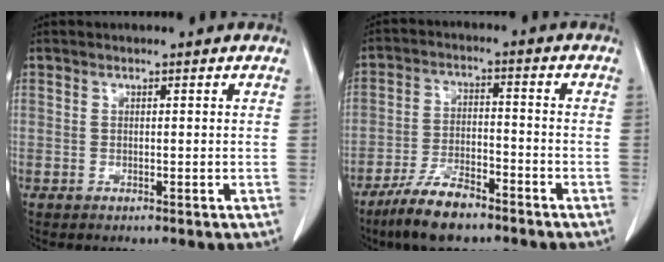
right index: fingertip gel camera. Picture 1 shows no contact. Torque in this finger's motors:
{"motor_torque": [0.44, -0.53, 0.32, 0.05]}